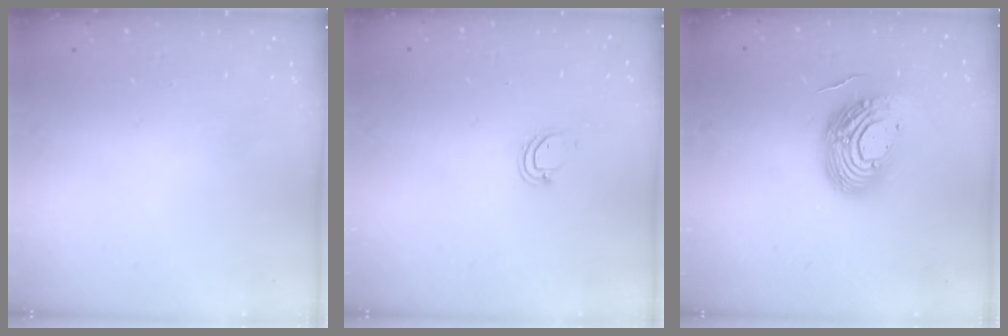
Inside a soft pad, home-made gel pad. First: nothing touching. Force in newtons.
{"total": 3.6, "press": 3.6, "slide": 0.5}
{"total": 14.4, "press": 14.3, "slide": 1.4}